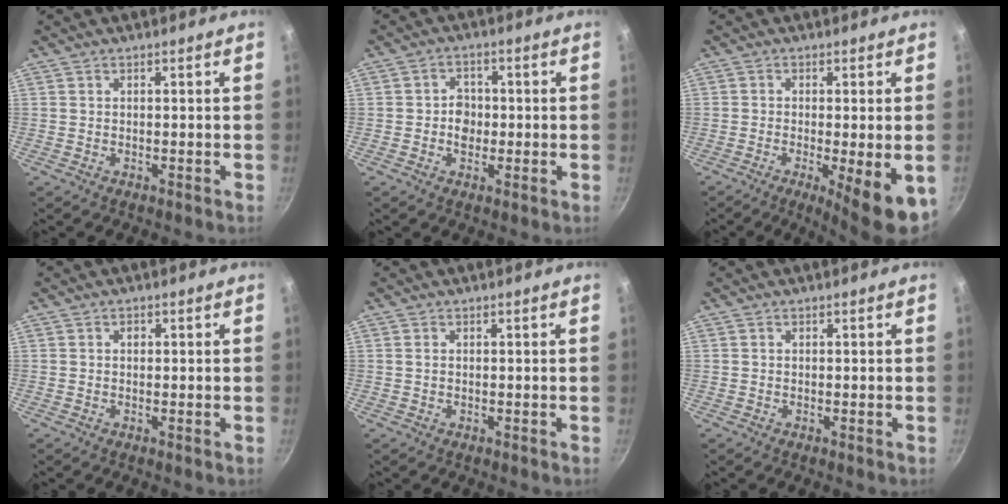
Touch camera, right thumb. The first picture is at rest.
{"total": 4.4, "force": [-0.4, 3.6, 2.4], "torque": [-0.013, 0.008, -0.012]}
{"total": 9.9, "force": [-3.1, 2.1, 9.2], "torque": [-0.129, -0.009, -0.040]}
{"total": 1.0, "force": [0.1, 0.8, 0.6], "torque": [-0.007, 0.002, 0.000]}
{"total": 0.6, "force": [0.1, 0.5, 0.4], "torque": [-0.005, 0.002, 0.002]}
{"total": 0.0}